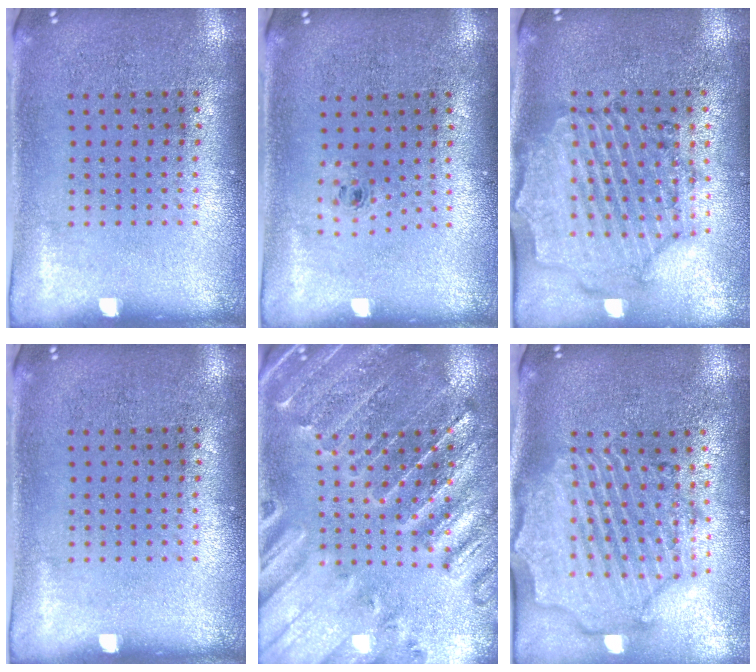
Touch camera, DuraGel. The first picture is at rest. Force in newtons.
{"total": 0.6, "press": 0.3, "slide": 0.5}
{"total": 1.6, "press": 1.6, "slide": 0.3}
{"total": 0.0}
{"total": 1.6, "press": 1.6, "slide": 0.3}
{"total": 2.9, "press": 2.5, "slide": 1.4}